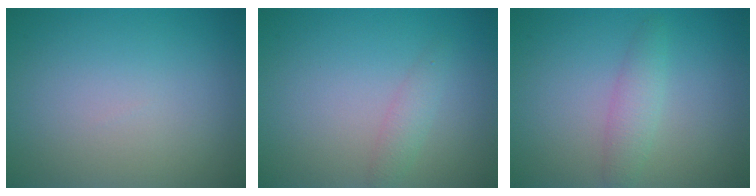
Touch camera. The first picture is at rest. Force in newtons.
{"total": 1.4, "press": 1.4, "slide": 0.1}
{"total": 2.0, "press": 2.0, "slide": 0.1}